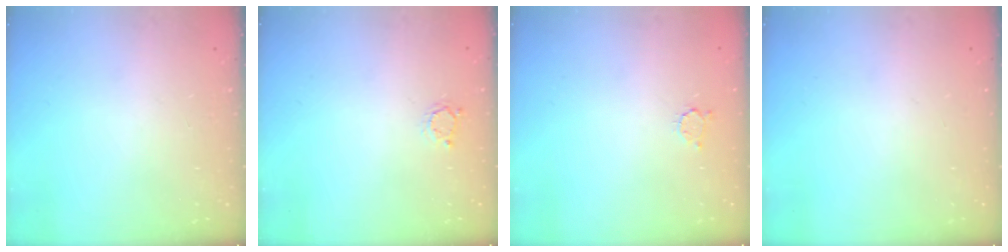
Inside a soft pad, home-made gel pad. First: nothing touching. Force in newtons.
{"total": 2.5, "press": 2.5, "slide": 0.4}
{"total": 2.7, "press": 2.7, "slide": 0.3}
{"total": 0.0}